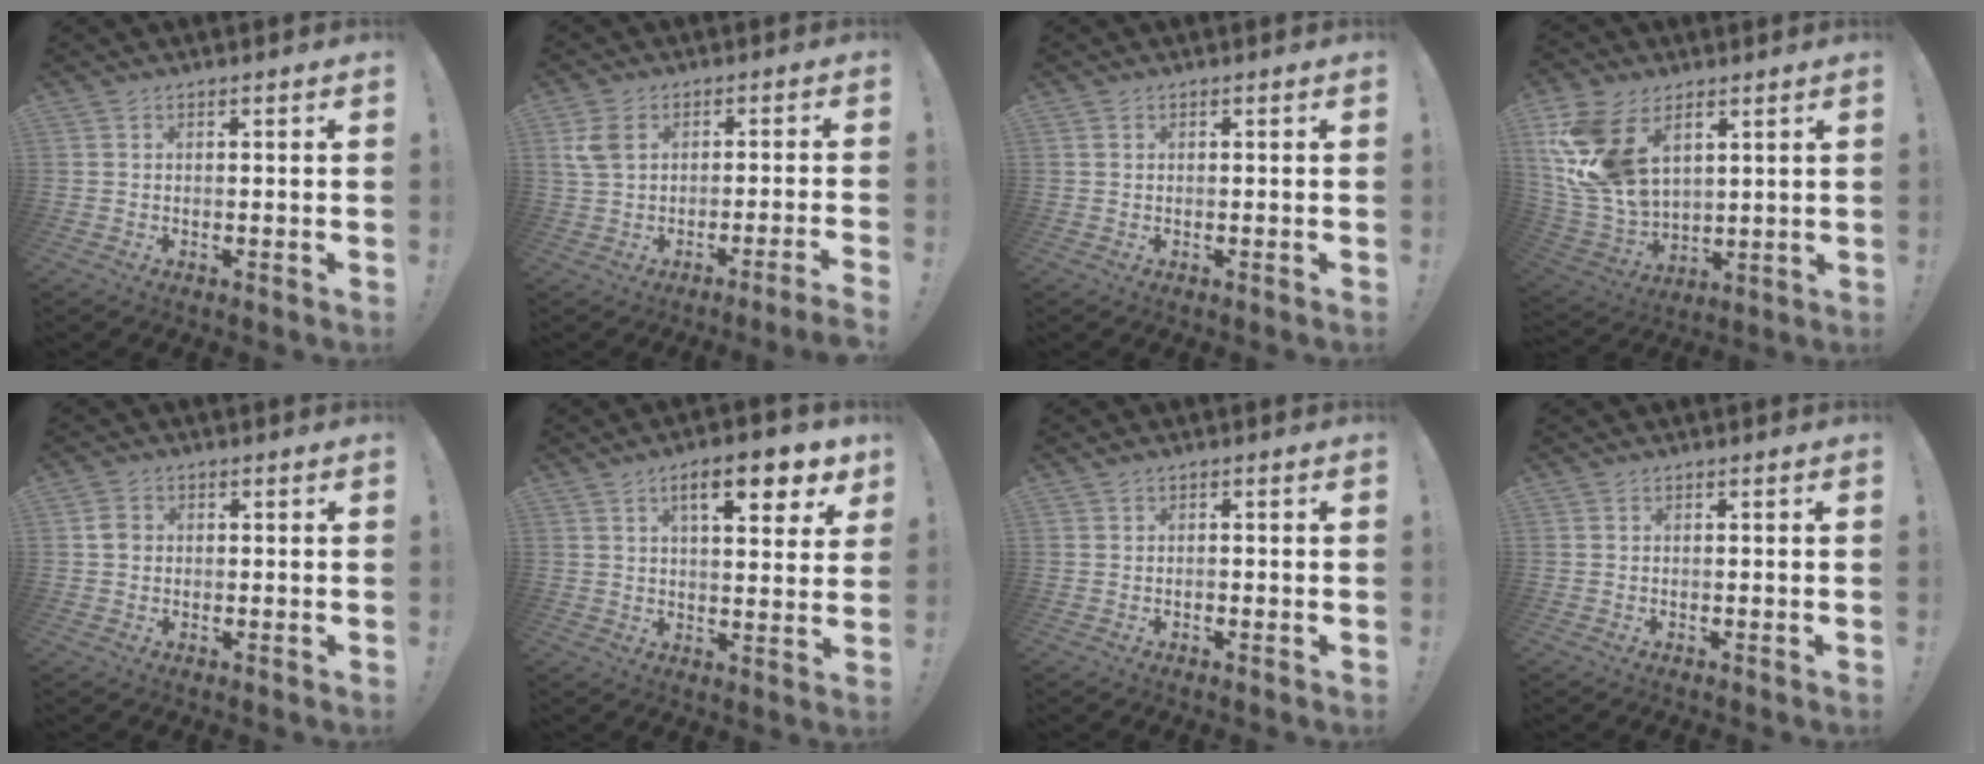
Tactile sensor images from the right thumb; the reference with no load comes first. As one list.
[{"total": 5.2, "force": [-1.2, 1.6, 4.8], "torque": [-0.082, 0.006, -0.017]}, {"total": 0.0}, {"total": 18.3, "force": [7.7, 11.9, 11.5], "torque": [-0.232, -0.042, 0.149]}, {"total": 3.0, "force": [0.0, 2.7, 1.3], "torque": [-0.009, 0.003, -0.002]}, {"total": 12.1, "force": [6.1, 3.7, 9.8], "torque": [-0.133, -0.024, 0.093]}, {"total": 0.7, "force": [-0.4, 0.5, 0.0], "torque": [-0.006, 0.004, -0.006]}, {"total": 0.0}]